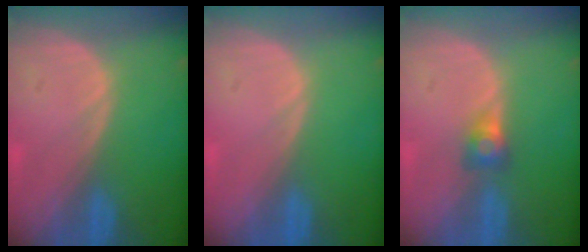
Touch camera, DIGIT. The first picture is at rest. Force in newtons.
{"total": 0.0}
{"total": 2.6, "press": 2.4, "slide": 1.0}